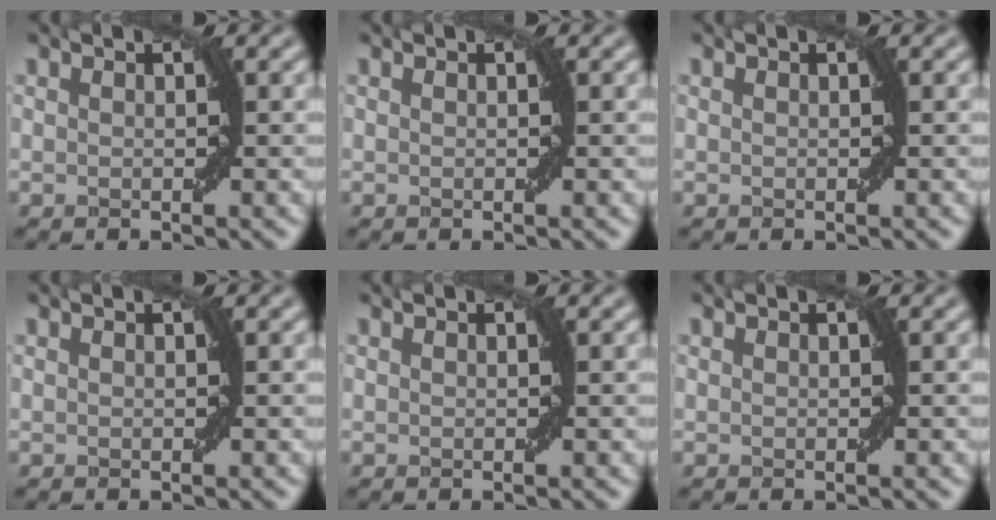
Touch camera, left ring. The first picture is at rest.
{"total": 0.0}
{"total": 0.0}
{"total": 0.0}
{"total": 0.0}
{"total": 0.0}